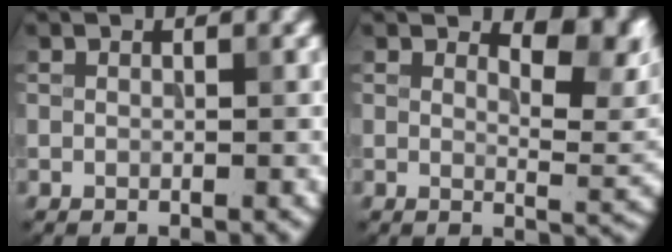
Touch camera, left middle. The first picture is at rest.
{"total": 5.0, "force": [2.7, 2.0, 3.7], "torque": [-0.048, -0.007, 0.036]}